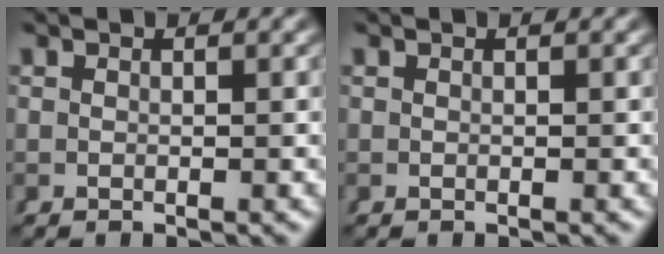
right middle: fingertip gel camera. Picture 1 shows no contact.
{"total": 0.0}